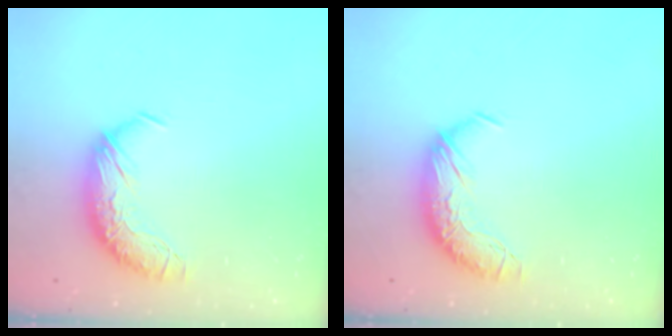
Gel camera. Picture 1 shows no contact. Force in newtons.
{"total": 0.0}